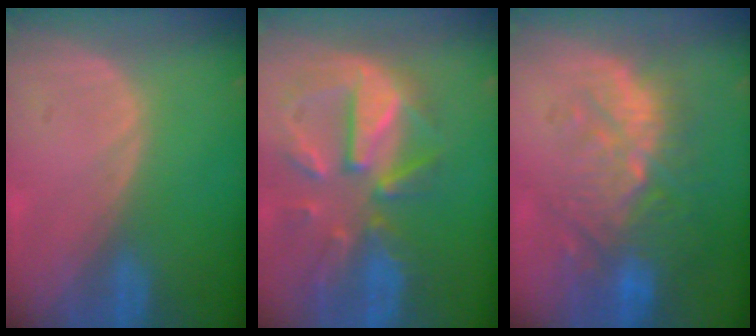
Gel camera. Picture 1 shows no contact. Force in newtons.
{"total": 11.7, "press": 10.2, "slide": 5.7}
{"total": 11.1, "press": 9.8, "slide": 5.3}